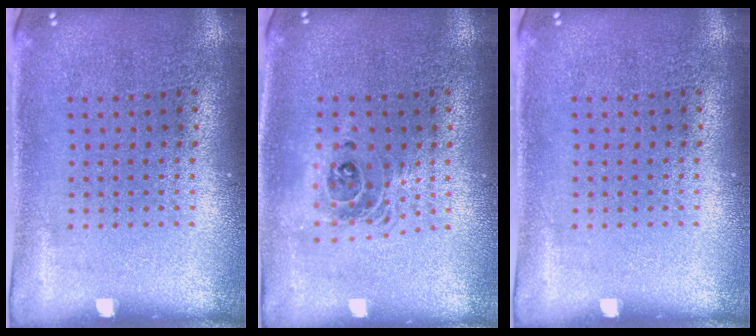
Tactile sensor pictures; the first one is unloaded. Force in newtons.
{"total": 1.4, "press": 1.2, "slide": 0.8}
{"total": 0.0}